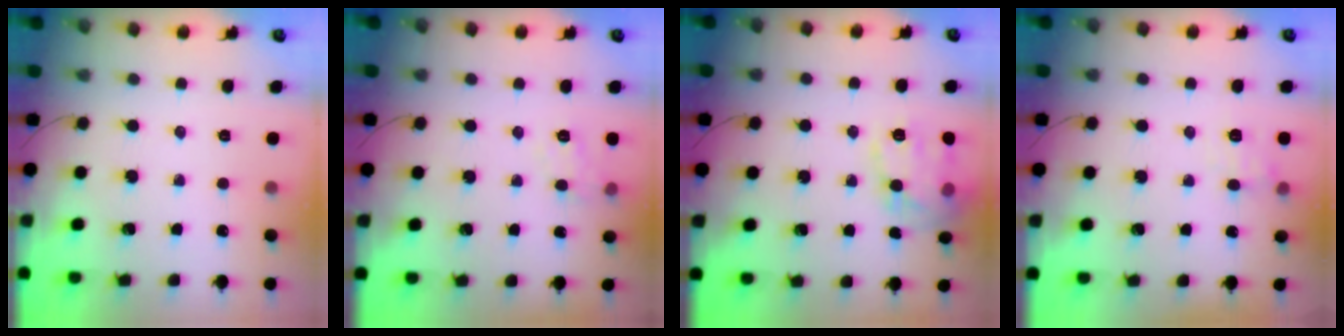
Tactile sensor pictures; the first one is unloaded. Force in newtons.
{"total": 8.1, "press": 8.0, "slide": 1.1}
{"total": 15.3, "press": 15.2, "slide": 0.3}
{"total": 9.5, "press": 9.4, "slide": 1.7}